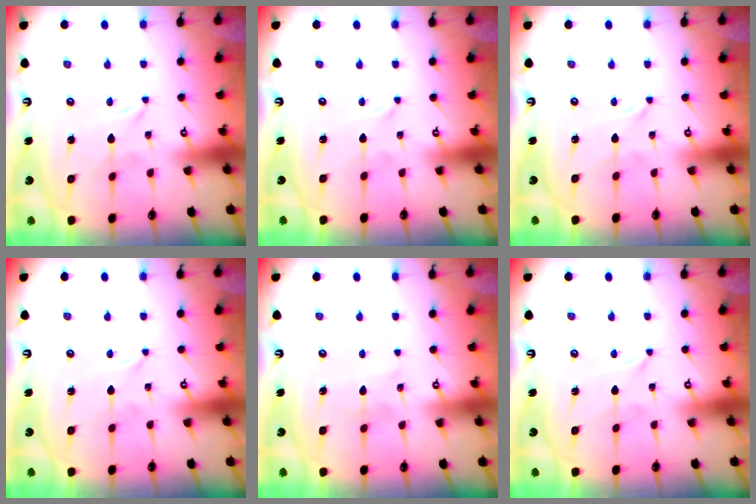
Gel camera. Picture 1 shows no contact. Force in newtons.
{"total": 0.0}
{"total": 0.0}
{"total": 0.0}
{"total": 2.4, "press": 2.4, "slide": 0.3}
{"total": 0.0}